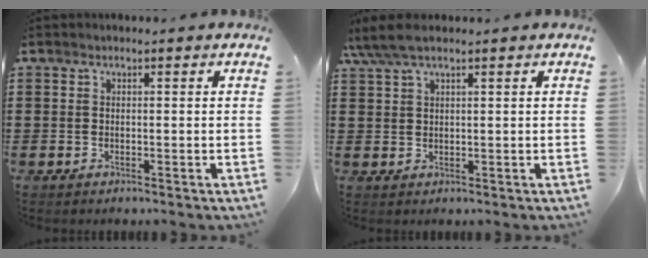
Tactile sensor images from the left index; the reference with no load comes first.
{"total": 4.5, "force": [3.0, 0.9, 3.3], "torque": [-0.075, 0.004, 0.054]}